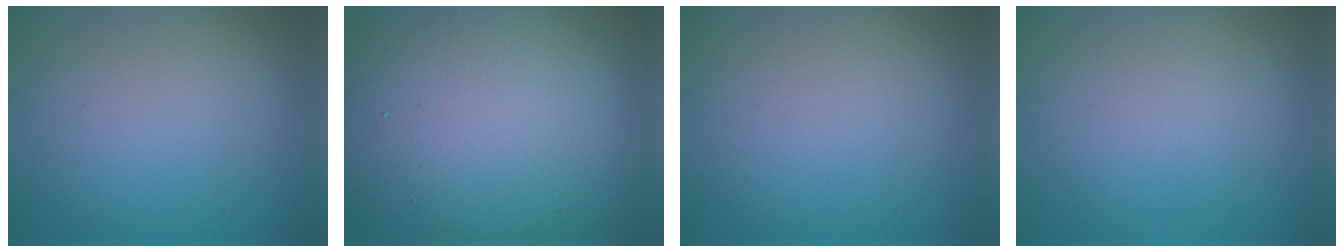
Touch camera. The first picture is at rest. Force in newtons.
{"total": 20.1, "press": 20.0, "slide": 1.2}
{"total": 0.0}
{"total": 0.0}